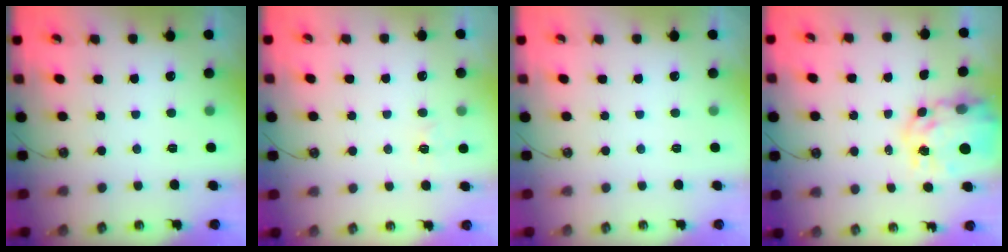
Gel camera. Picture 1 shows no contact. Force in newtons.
{"total": 4.8, "press": 4.7, "slide": 0.7}
{"total": 0.0}
{"total": 11.1, "press": 11.1, "slide": 0.9}